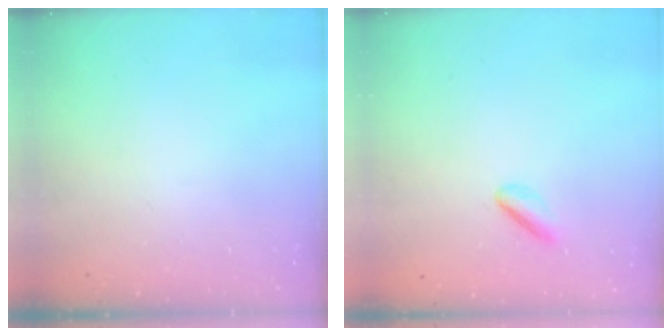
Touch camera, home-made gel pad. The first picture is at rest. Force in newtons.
{"total": 2.7, "press": 2.7, "slide": 0.6}